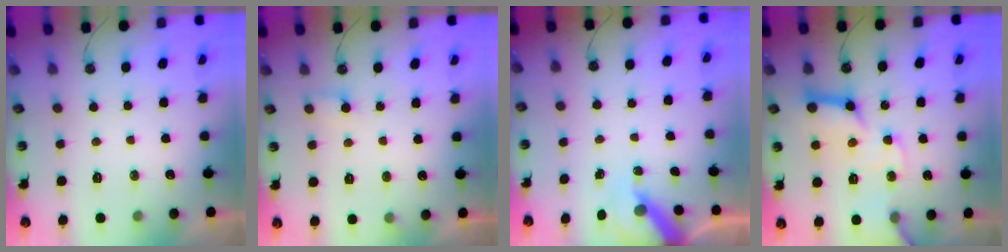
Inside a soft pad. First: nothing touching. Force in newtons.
{"total": 5.1, "press": 5.0, "slide": 0.4}
{"total": 6.2, "press": 6.1, "slide": 0.5}
{"total": 16.7, "press": 16.6, "slide": 2.1}